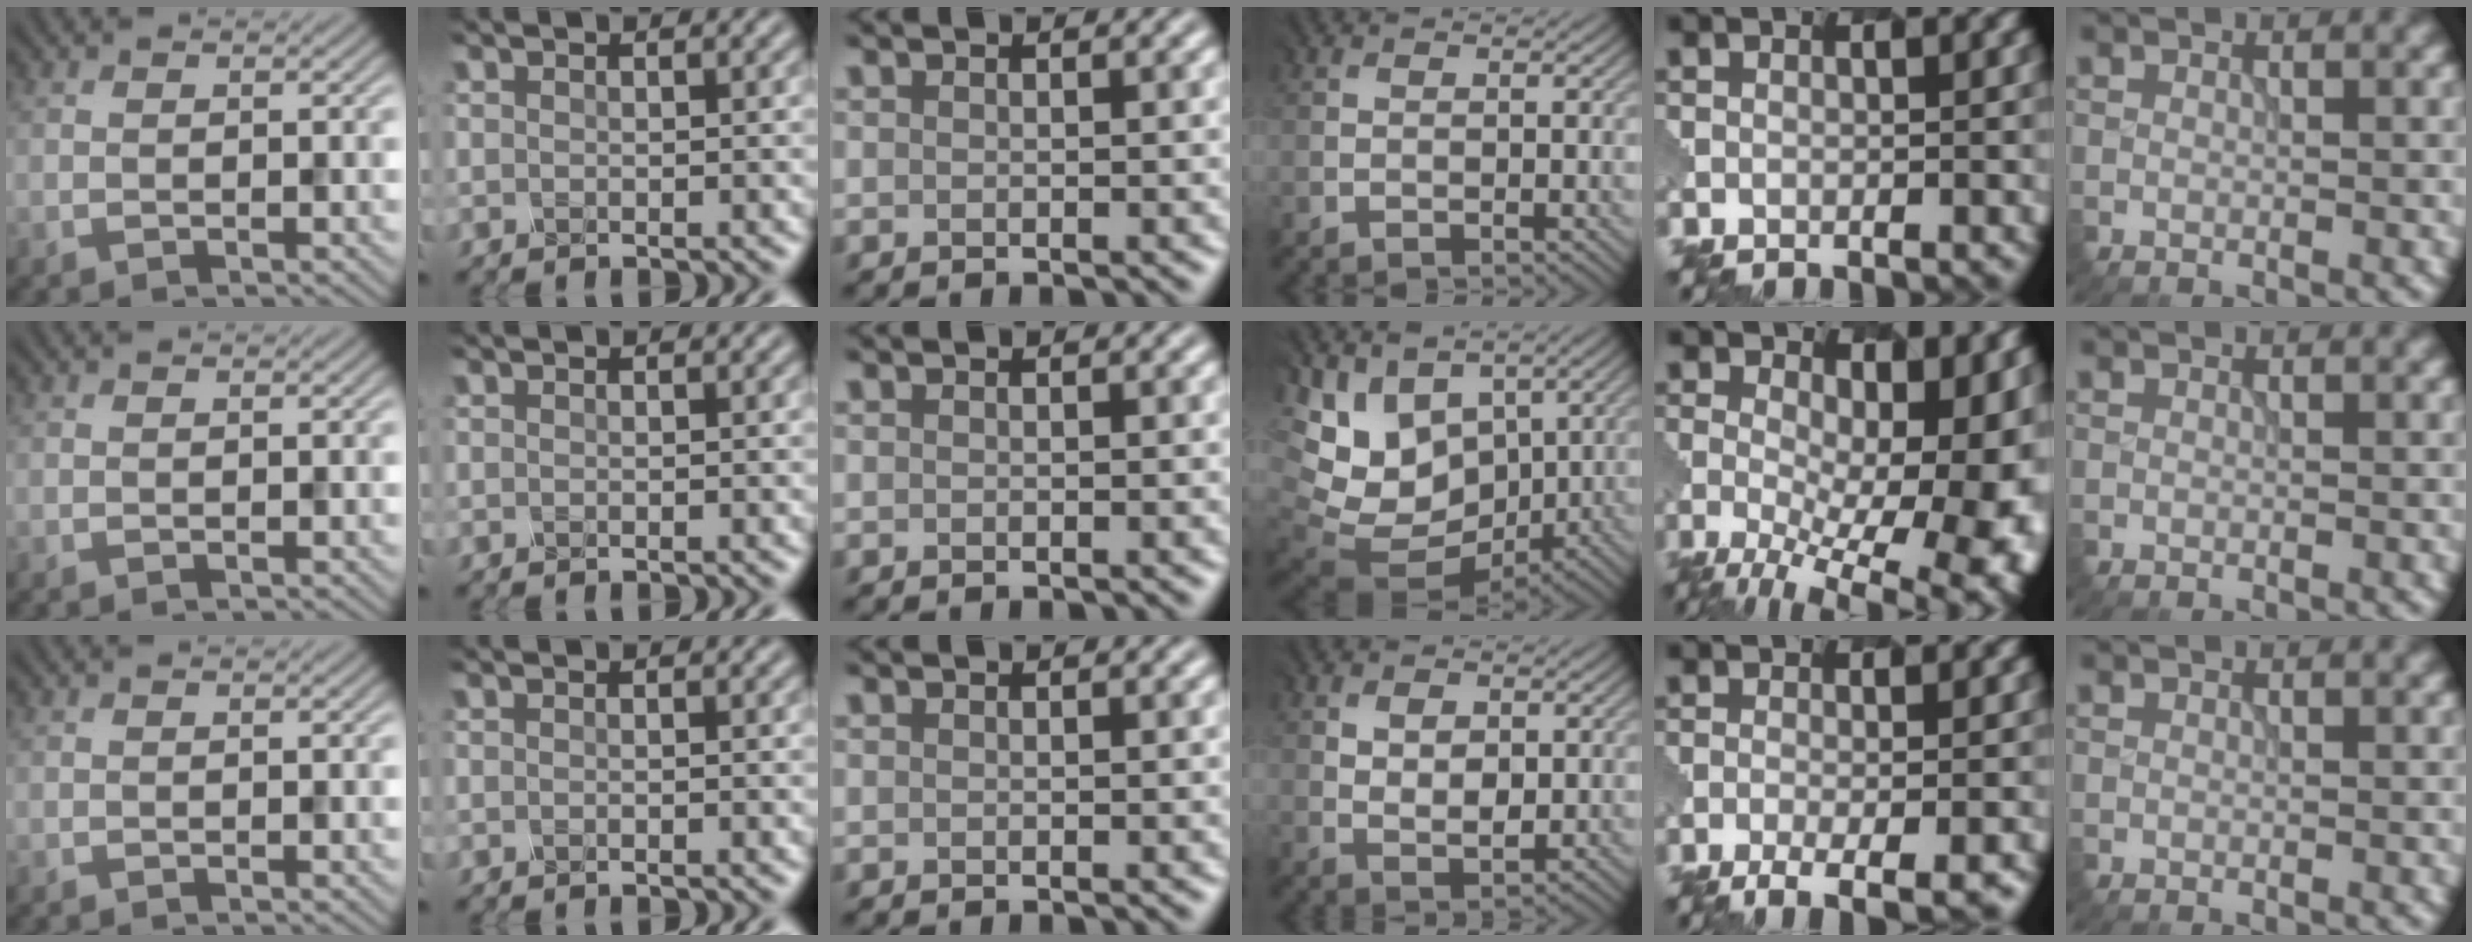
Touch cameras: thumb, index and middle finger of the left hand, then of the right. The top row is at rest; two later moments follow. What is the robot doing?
{"motion": "dispense", "object": "pipette"}